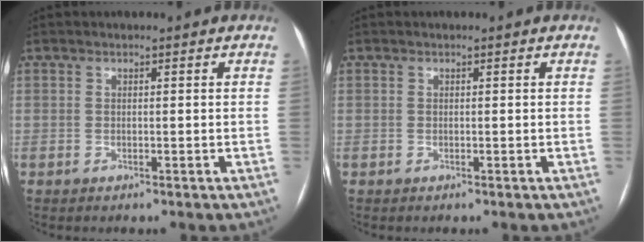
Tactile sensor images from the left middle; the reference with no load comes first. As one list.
[{"total": 0.0}]